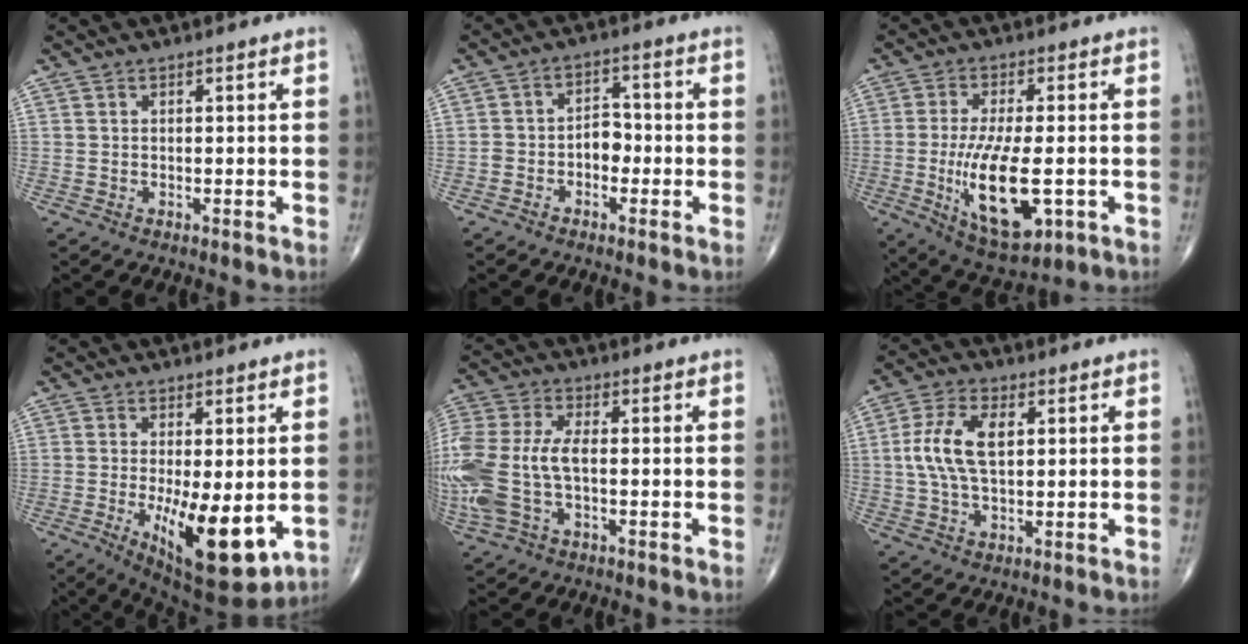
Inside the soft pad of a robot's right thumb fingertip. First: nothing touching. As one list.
[{"total": 4.6, "force": [-1.5, 3.3, 2.8], "torque": [-0.028, 0.027, -0.033]}, {"total": 14.7, "force": [-3.3, 5.7, 13.2], "torque": [-0.235, -0.014, -0.042]}, {"total": 14.1, "force": [-3.1, 5.1, 12.8], "torque": [-0.191, -0.028, -0.031]}, {"total": 16.4, "force": [-2.0, 8.7, 13.8], "torque": [-0.353, 0.012, -0.033]}, {"total": 9.8, "force": [1.5, 5.1, 8.3], "torque": [-0.175, 0.009, 0.028]}]